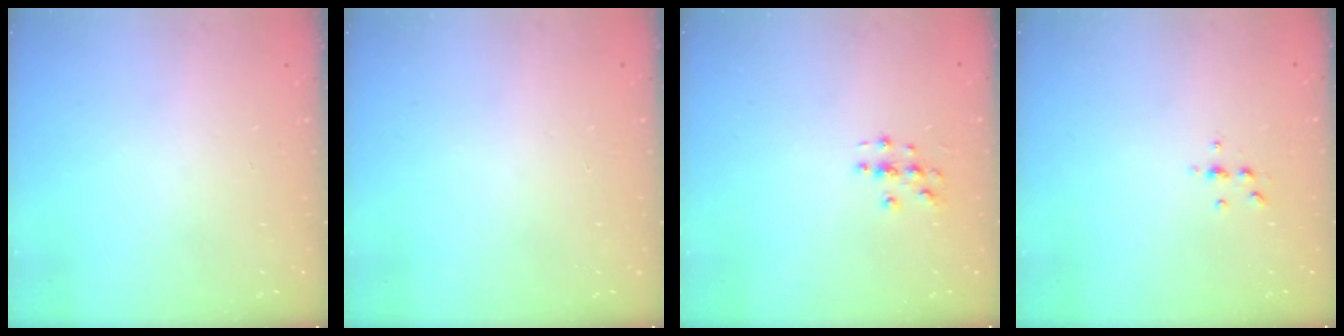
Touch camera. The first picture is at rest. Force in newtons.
{"total": 0.0}
{"total": 2.8, "press": 2.8, "slide": 0.3}
{"total": 4.2, "press": 4.1, "slide": 0.5}